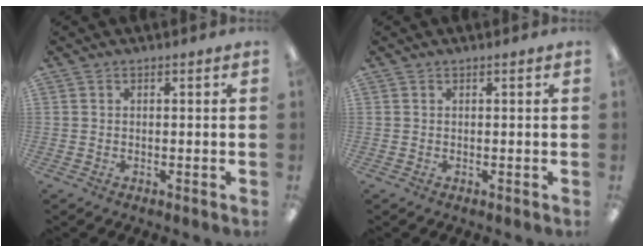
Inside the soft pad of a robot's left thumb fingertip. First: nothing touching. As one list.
[{"total": 0.0}]